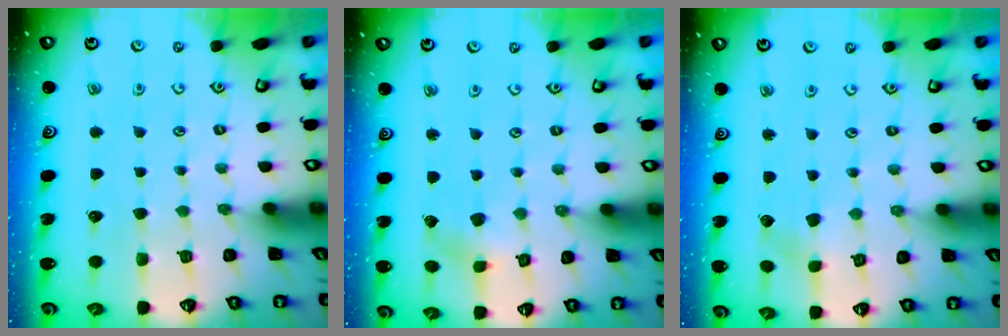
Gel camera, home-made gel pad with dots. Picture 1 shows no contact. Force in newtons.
{"total": 2.3, "press": 2.2, "slide": 0.3}
{"total": 1.4, "press": 1.4, "slide": 0.2}